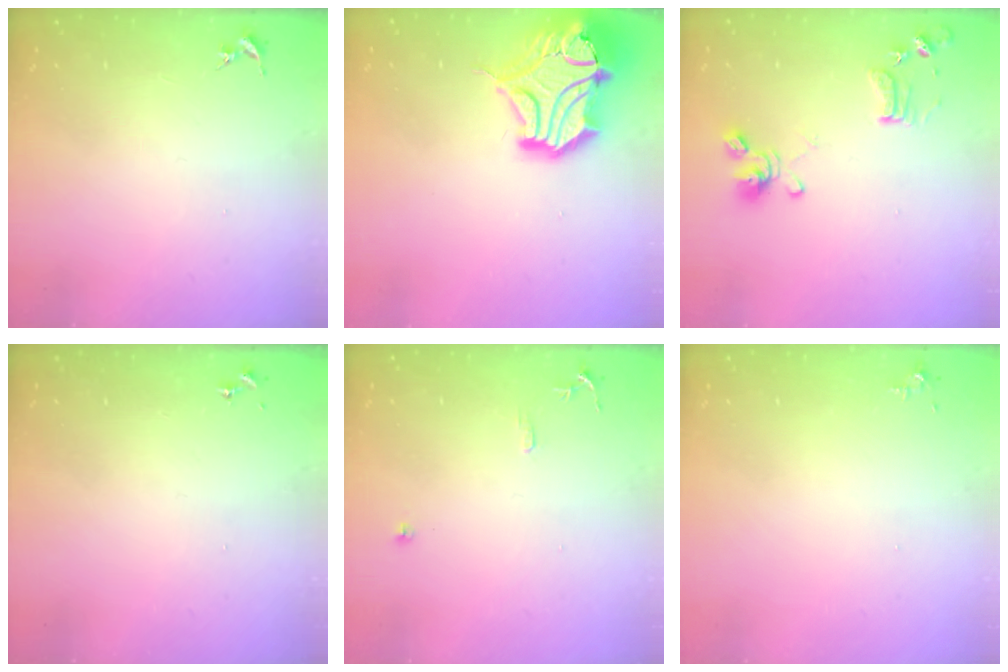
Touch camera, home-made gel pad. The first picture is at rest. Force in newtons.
{"total": 19.2, "press": 18.9, "slide": 3.2}
{"total": 11.9, "press": 11.8, "slide": 1.3}
{"total": 0.0}
{"total": 7.1, "press": 7.1, "slide": 0.7}
{"total": 3.5, "press": 3.4, "slide": 0.5}